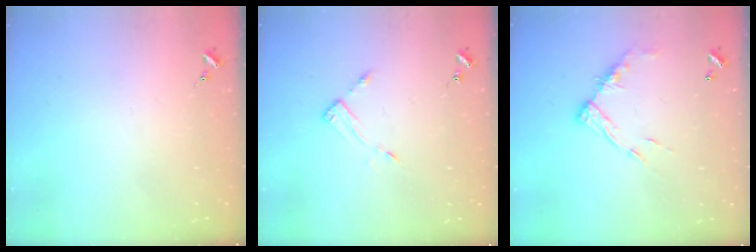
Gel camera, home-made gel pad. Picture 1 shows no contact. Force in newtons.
{"total": 3.4, "press": 3.4, "slide": 0.4}
{"total": 12.1, "press": 12.1, "slide": 1.1}